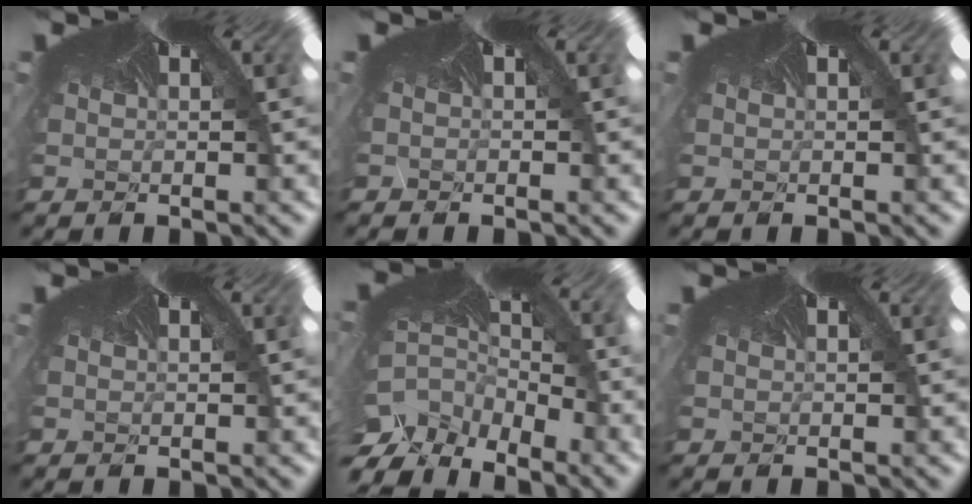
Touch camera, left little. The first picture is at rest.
{"total": 0.6, "force": [-0.5, 0.2, -0.1], "torque": [-0.005, -0.013, -0.004]}
{"total": 0.0}
{"total": 0.0}
{"total": 10.0, "force": [-9.2, 1.6, 3.5], "torque": [-0.094, -0.074, -0.114]}
{"total": 0.0}